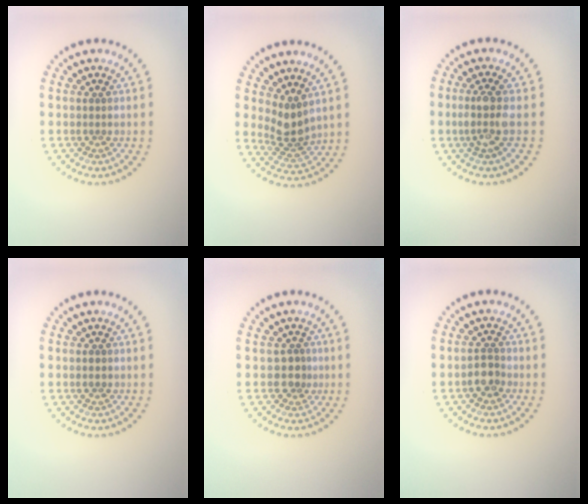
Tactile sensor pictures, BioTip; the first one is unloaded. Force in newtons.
{"total": 2.9, "press": 2.2, "slide": 1.8}
{"total": 2.6, "press": 2.2, "slide": 1.5}
{"total": 0.8, "press": 0.8, "slide": 0.0}
{"total": 1.7, "press": 1.2, "slide": 1.2}
{"total": 1.8, "press": 1.6, "slide": 0.8}